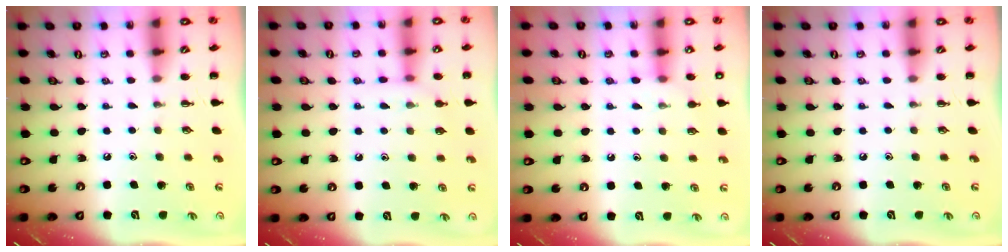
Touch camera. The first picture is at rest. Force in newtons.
{"total": 6.3, "press": 6.0, "slide": 1.8}
{"total": 8.8, "press": 8.7, "slide": 1.5}
{"total": 0.0}